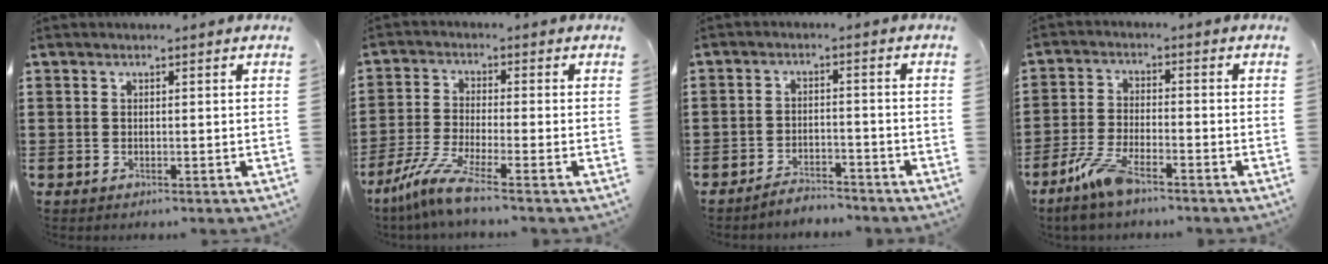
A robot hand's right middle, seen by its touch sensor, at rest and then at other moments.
{"total": 6.3, "force": [-4.5, 0.1, 4.4], "torque": [-0.107, -0.023, -0.092]}
{"total": 3.4, "force": [-3.4, 0.4, -0.1], "torque": [-0.007, 0.002, -0.072]}
{"total": 6.9, "force": [-4.7, 1.6, 4.8], "torque": [-0.117, -0.012, -0.093]}